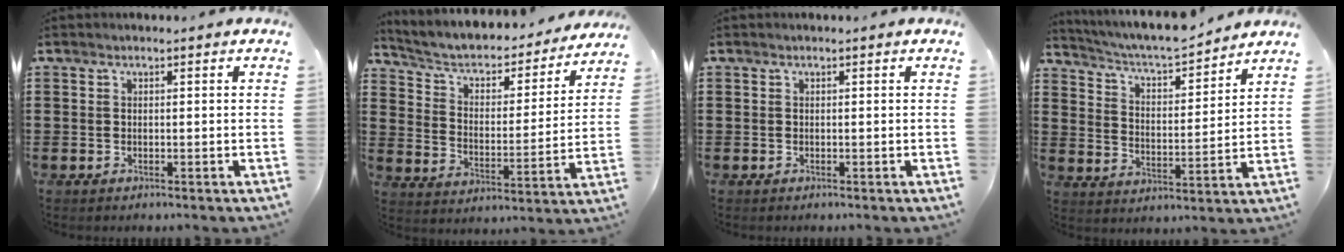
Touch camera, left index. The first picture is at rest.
{"total": 4.1, "force": [3.0, 2.1, 1.8], "torque": [-0.056, -0.022, 0.041]}
{"total": 0.0}
{"total": 4.9, "force": [4.6, 0.4, 1.5], "torque": [-0.052, -0.035, 0.073]}